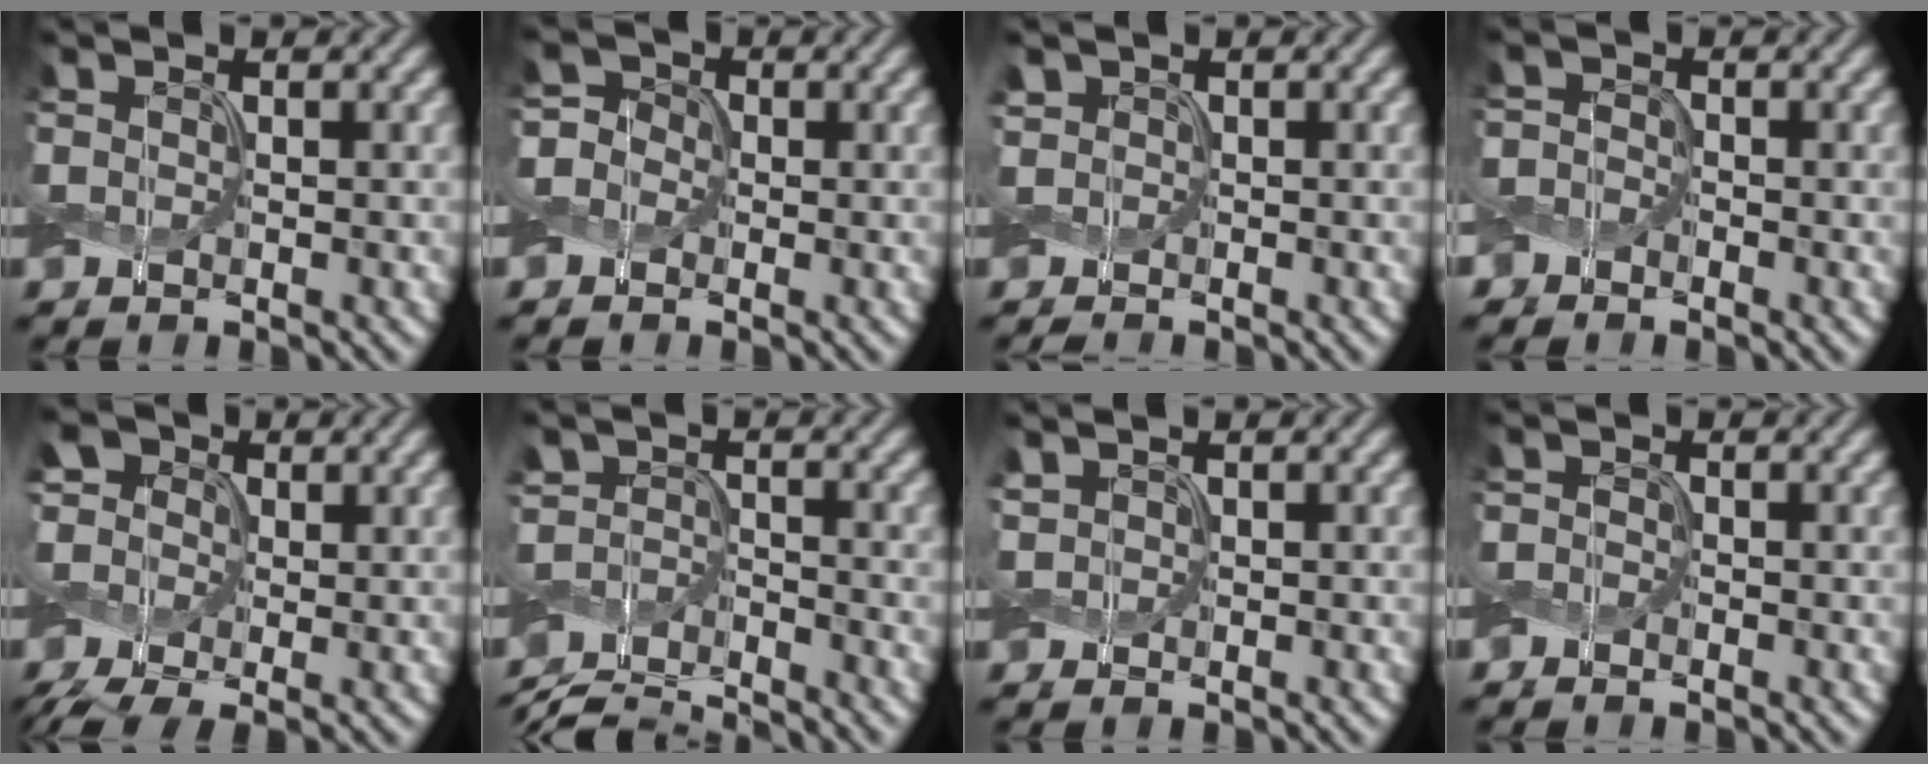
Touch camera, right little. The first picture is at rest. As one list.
[{"total": 2.8, "force": [-0.5, 2.7, 0.8], "torque": [0.004, 0.016, -0.036]}, {"total": 0.9, "force": [0.3, 0.9, 0.0], "torque": [-0.004, 0.005, 0.001]}, {"total": 2.5, "force": [-1.6, 1.9, 0.4], "torque": [0.011, 0.013, -0.053]}, {"total": 7.8, "force": [-0.3, 5.9, 5.1], "torque": [-0.118, -0.009, -0.013]}, {"total": 6.1, "force": [-5.9, 1.0, 1.2], "torque": [-0.013, -0.010, -0.123]}, {"total": 0.8, "force": [0.6, 0.6, 0.2], "torque": [-0.006, 0.003, 0.012]}, {"total": 0.9, "force": [-0.8, 0.5, -0.1], "torque": [0.009, 0.002, -0.022]}]